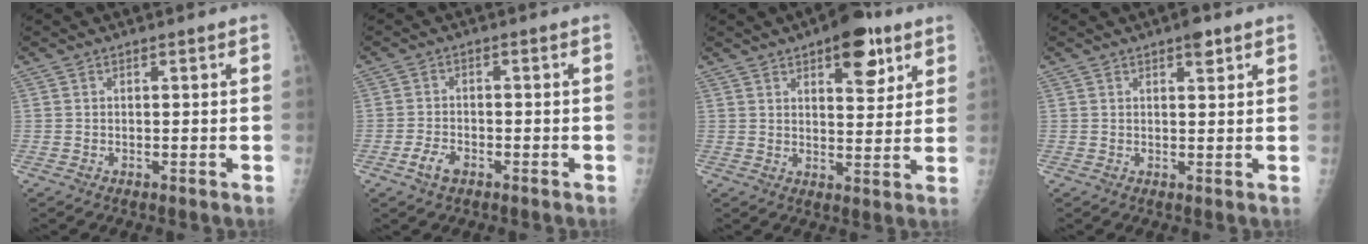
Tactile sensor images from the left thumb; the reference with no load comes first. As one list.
[{"total": 3.7, "force": [-2.1, 2.1, 2.3], "torque": [-0.041, 0.012, -0.037]}, {"total": 10.3, "force": [5.6, 4.6, 7.3], "torque": [-0.071, -0.023, 0.075]}, {"total": 2.6, "force": [1.7, 1.0, 1.8], "torque": [-0.018, -0.007, 0.022]}]